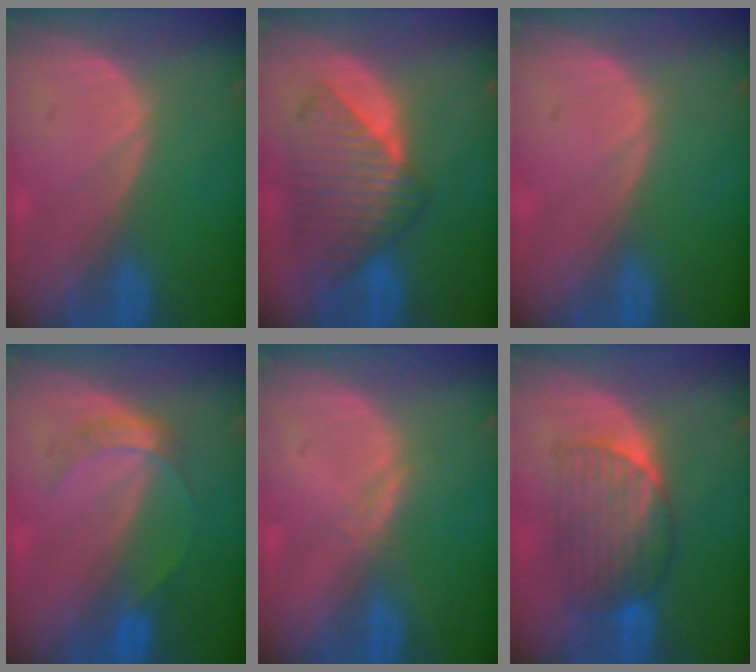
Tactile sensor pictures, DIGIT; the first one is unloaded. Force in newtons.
{"total": 8.7, "press": 8.1, "slide": 3.1}
{"total": 0.0}
{"total": 3.5, "press": 3.5, "slide": 0.4}
{"total": 1.1, "press": 1.1, "slide": 0.1}
{"total": 6.9, "press": 6.9, "slide": 0.4}